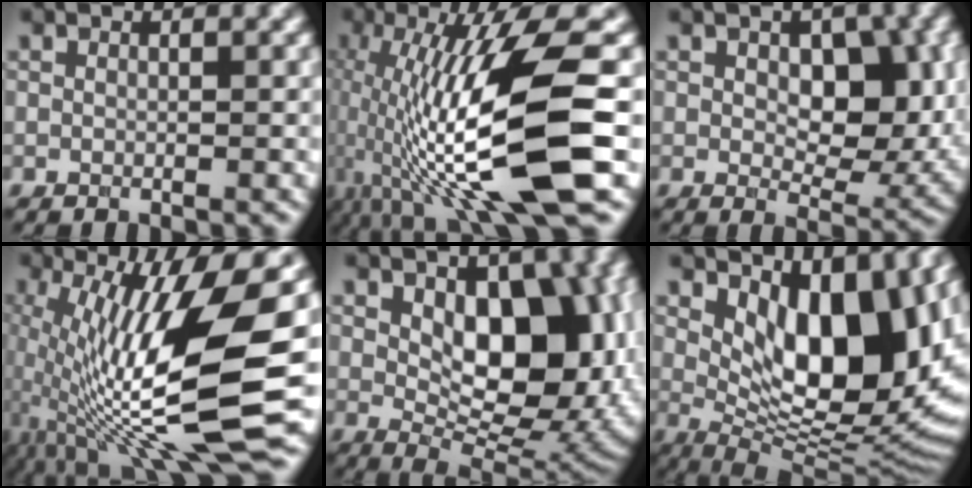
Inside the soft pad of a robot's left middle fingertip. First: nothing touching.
{"total": 13.5, "force": [-2.3, 2.6, 13.1], "torque": [-0.236, 0.002, -0.034]}
{"total": 7.8, "force": [1.1, 4.7, 6.2], "torque": [-0.080, -0.014, 0.022]}
{"total": 14.0, "force": [-1.2, 3.7, 13.4], "torque": [-0.256, -0.008, -0.019]}
{"total": 11.2, "force": [1.6, 6.7, 8.8], "torque": [-0.111, -0.011, 0.029]}
{"total": 12.4, "force": [3.2, 6.2, 10.3], "torque": [-0.130, -0.018, 0.062]}